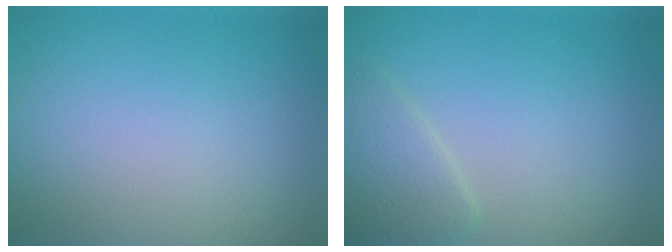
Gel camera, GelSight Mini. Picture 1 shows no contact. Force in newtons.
{"total": 2.4, "press": 2.4, "slide": 0.2}